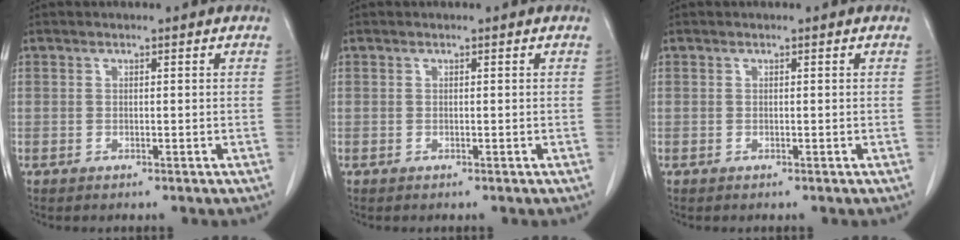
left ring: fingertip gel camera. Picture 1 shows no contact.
{"total": 0.0}
{"total": 0.0}